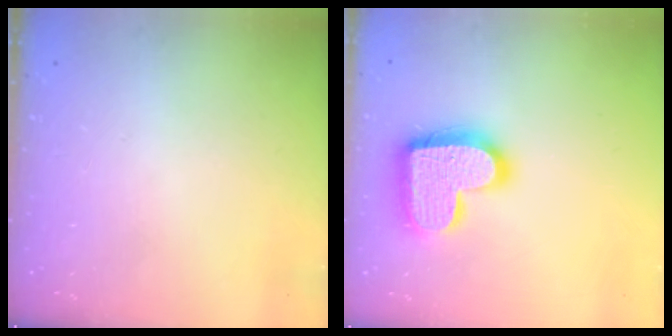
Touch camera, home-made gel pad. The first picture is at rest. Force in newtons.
{"total": 18.7, "press": 18.6, "slide": 1.1}